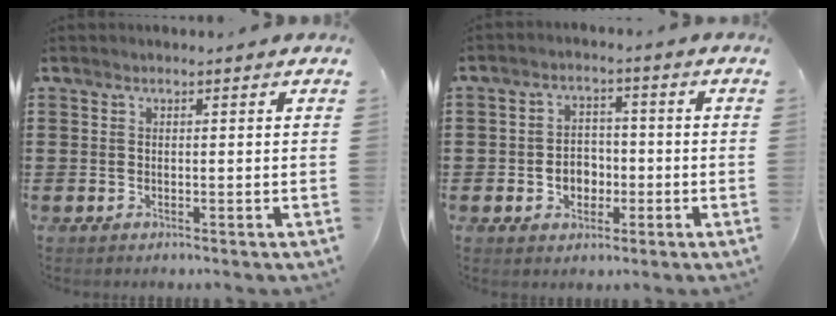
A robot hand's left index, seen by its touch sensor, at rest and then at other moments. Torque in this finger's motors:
{"motor_torque": [0.71, 0.31, 0.37, 0.09]}